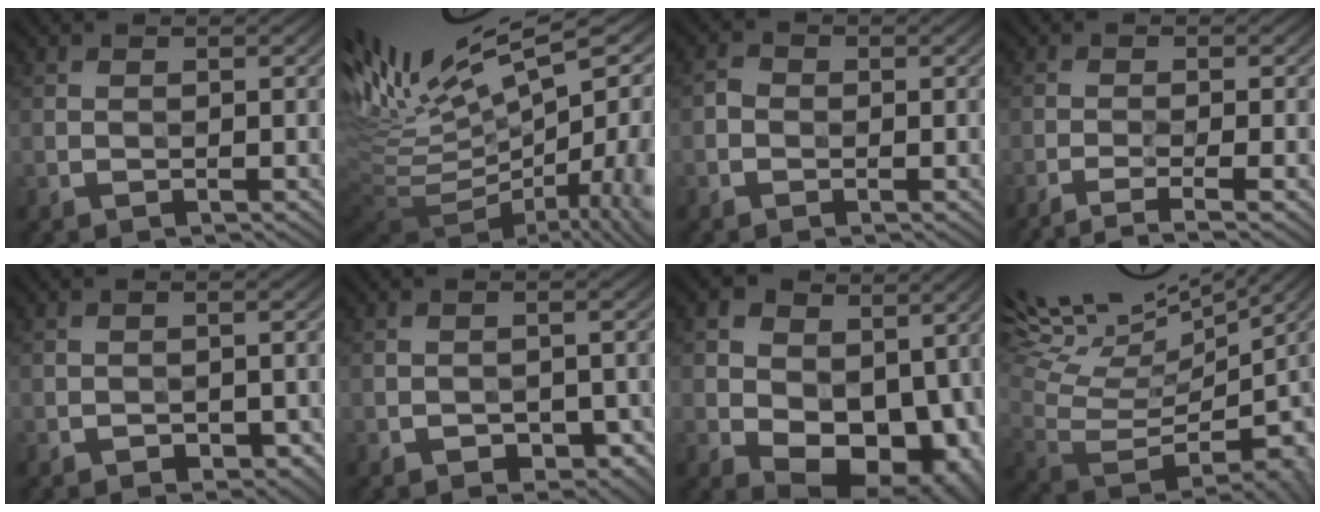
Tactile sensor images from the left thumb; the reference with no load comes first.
{"total": 15.4, "force": [1.5, 5.4, 14.4], "torque": [-0.174, -0.003, 0.092]}
{"total": 1.4, "force": [-0.5, 1.2, 0.5], "torque": [-0.015, 0.001, -0.016]}
{"total": 4.9, "force": [-3.7, 0.4, 3.2], "torque": [-0.043, 0.001, -0.065]}
{"total": 1.7, "force": [-1.6, 0.6, 0.2], "torque": [-0.005, 0.002, -0.025]}
{"total": 2.4, "force": [-1.9, 1.3, 0.5], "torque": [-0.008, 0.003, -0.027]}
{"total": 13.2, "force": [-0.3, 9.9, 8.8], "torque": [-0.116, -0.018, 0.000]}
{"total": 14.3, "force": [9.5, 3.8, 10.0], "torque": [-0.194, 0.030, 0.165]}